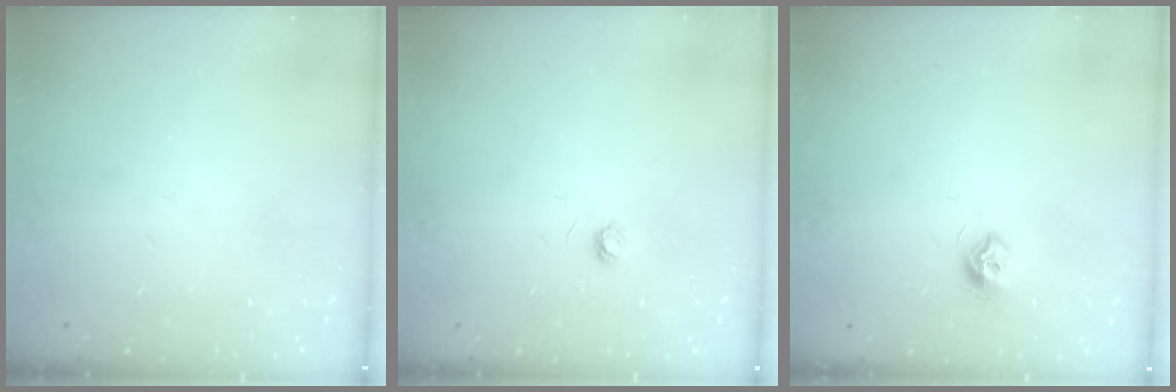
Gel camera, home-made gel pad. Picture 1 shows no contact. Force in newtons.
{"total": 3.2, "press": 3.2, "slide": 0.4}
{"total": 7.9, "press": 7.9, "slide": 0.6}